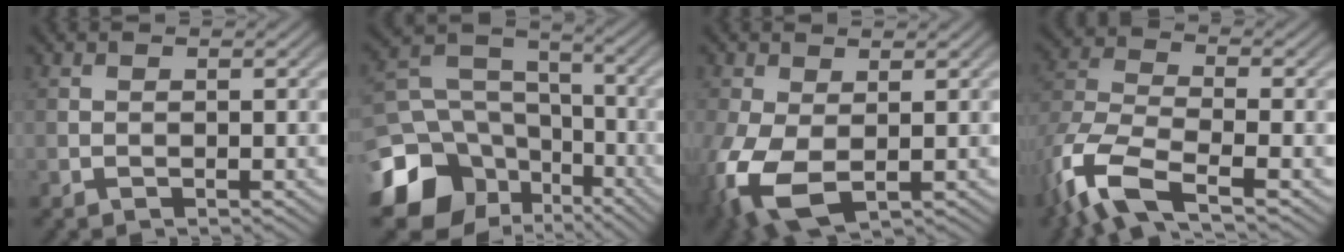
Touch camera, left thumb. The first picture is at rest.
{"total": 15.7, "force": [-7.5, 11.8, 7.0], "torque": [-0.207, -0.031, -0.117]}
{"total": 8.4, "force": [-1.9, 4.9, 6.6], "torque": [-0.186, -0.024, -0.034]}
{"total": 9.5, "force": [-5.6, 3.5, 6.8], "torque": [-0.157, -0.013, -0.126]}